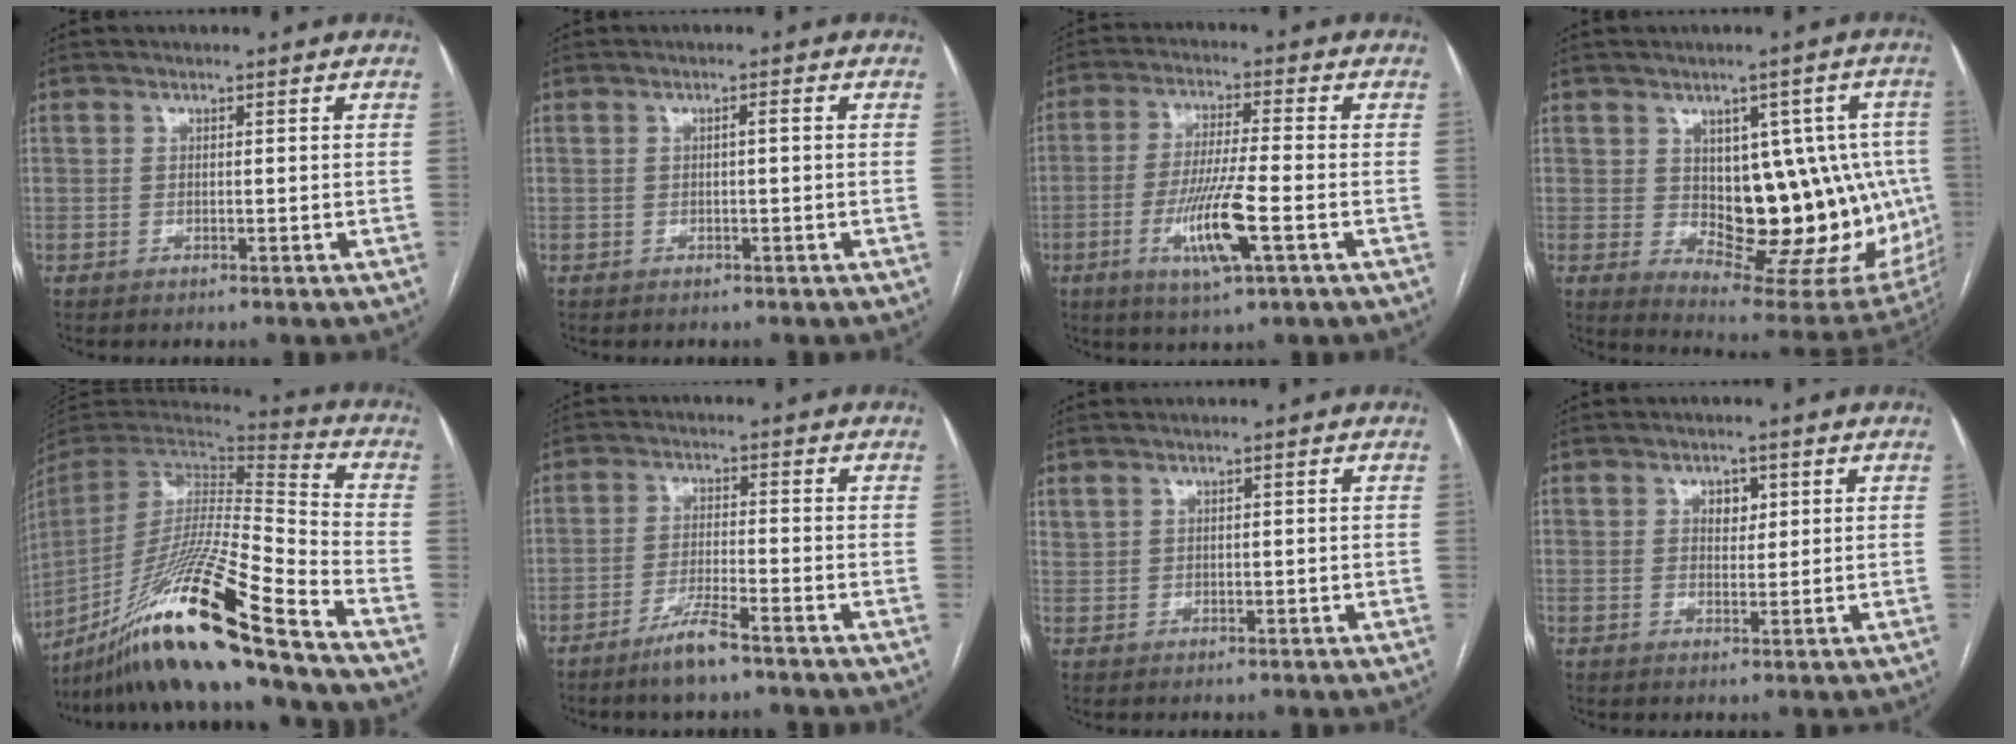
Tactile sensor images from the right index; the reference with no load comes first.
{"total": 0.9, "force": [-0.1, 0.0, 0.9], "torque": [-0.014, 0.002, 0.000]}
{"total": 10.0, "force": [-3.3, 0.3, 9.5], "torque": [-0.184, -0.013, -0.059]}
{"total": 17.7, "force": [0.1, 9.2, 15.1], "torque": [-0.161, 0.015, 0.031]}
{"total": 26.7, "force": [-19.4, -0.9, 18.3], "torque": [-0.347, -0.045, -0.353]}
{"total": 5.3, "force": [-3.8, 0.2, 3.7], "torque": [-0.076, -0.010, -0.070]}
{"total": 1.3, "force": [1.1, 0.6, 0.3], "torque": [-0.008, 0.009, 0.029]}
{"total": 2.7, "force": [1.0, 1.7, 1.8], "torque": [-0.022, 0.003, 0.015]}